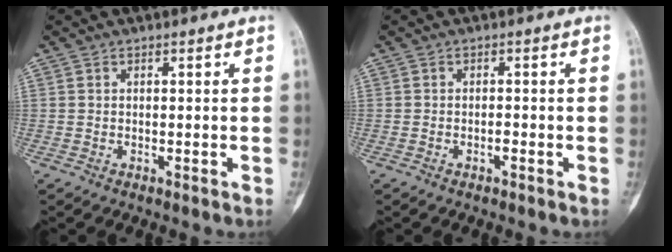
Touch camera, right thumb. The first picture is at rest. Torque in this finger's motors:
{"motor_torque": [0.29, 0.05, 0.16, -0.32, 0.05]}